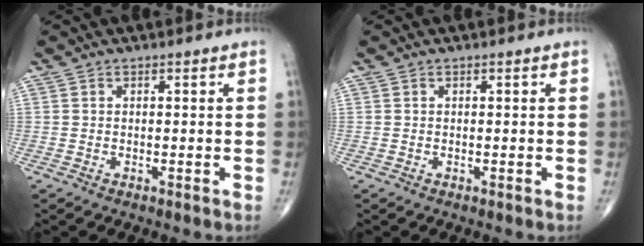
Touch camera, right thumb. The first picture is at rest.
{"total": 0.0}